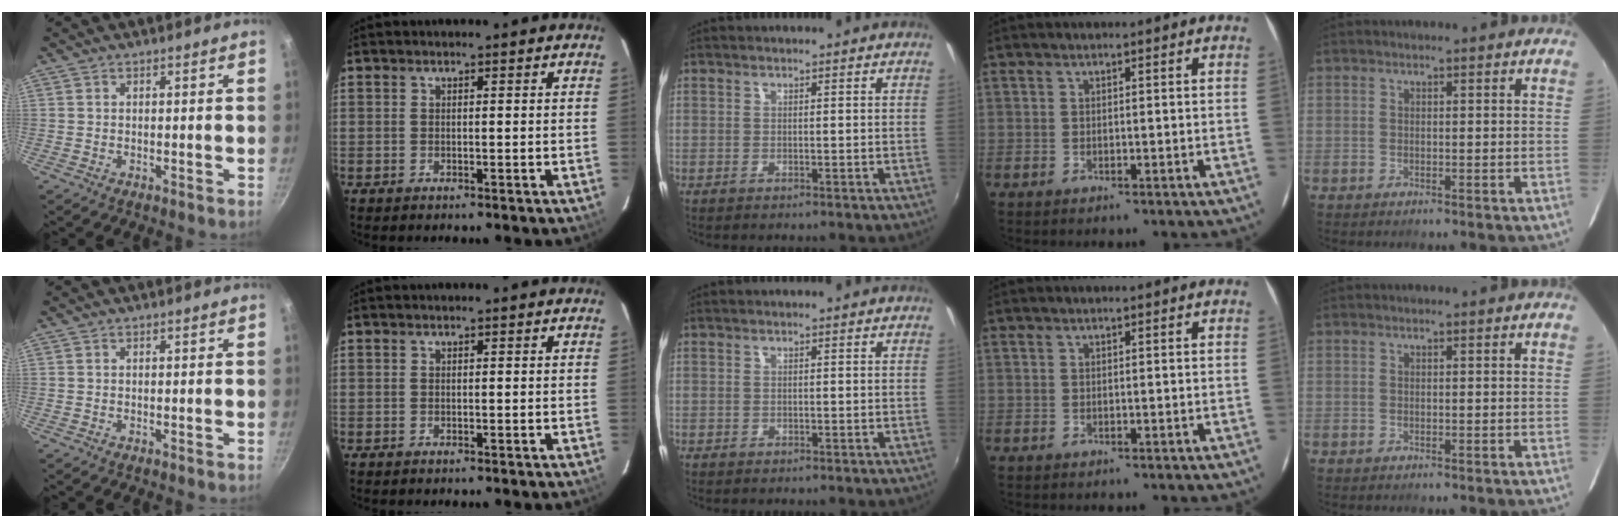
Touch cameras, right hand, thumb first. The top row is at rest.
{}